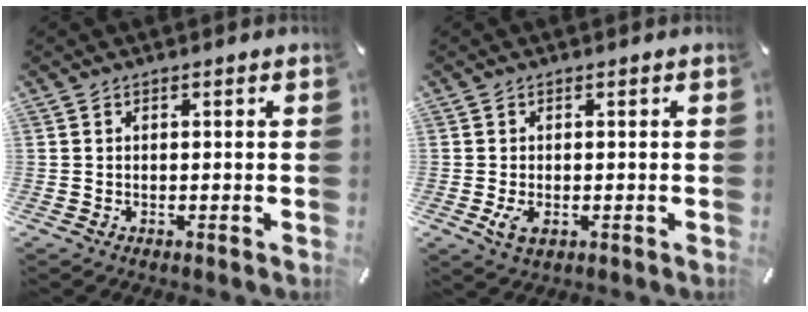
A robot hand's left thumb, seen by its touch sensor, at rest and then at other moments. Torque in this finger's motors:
{"motor_torque": [0.85, 0.86, 0.15, -0.12, 0.00]}